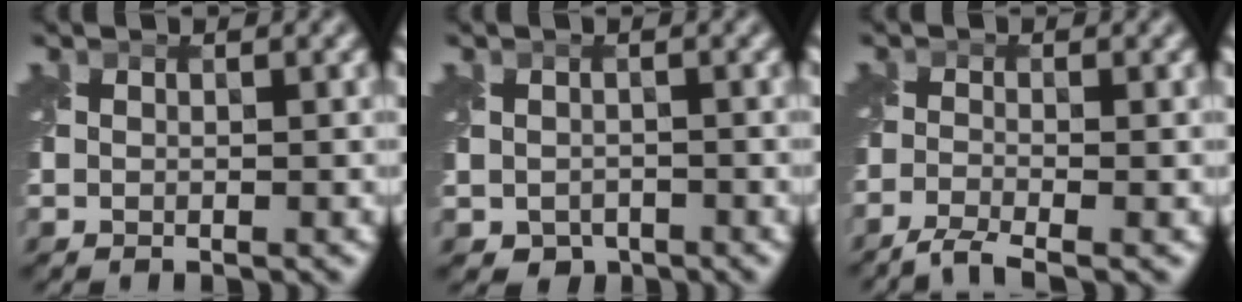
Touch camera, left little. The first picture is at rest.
{"total": 2.1, "force": [-1.1, 1.6, 0.7], "torque": [-0.017, -0.014, -0.021]}
{"total": 2.9, "force": [-2.3, 0.4, 1.6], "torque": [-0.033, -0.010, -0.061]}